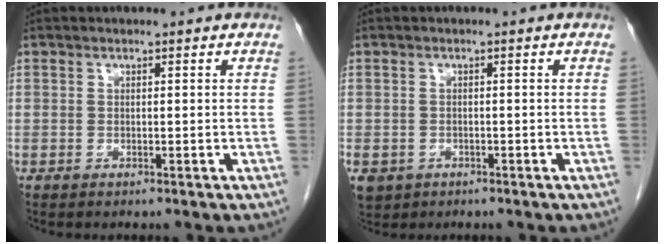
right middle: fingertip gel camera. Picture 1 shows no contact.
{"total": 6.6, "force": [-3.0, 5.3, 2.3], "torque": [-0.067, -0.006, -0.042]}